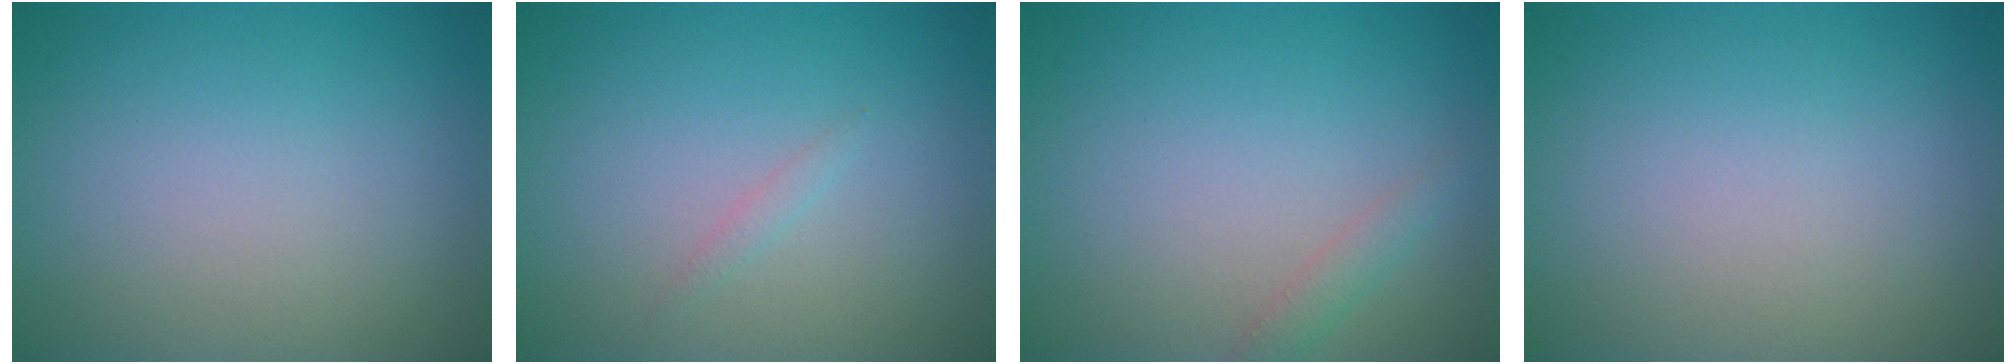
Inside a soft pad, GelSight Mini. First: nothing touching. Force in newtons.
{"total": 0.6, "press": 0.6, "slide": 0.1}
{"total": 1.2, "press": 1.2, "slide": 0.1}
{"total": 0.0}